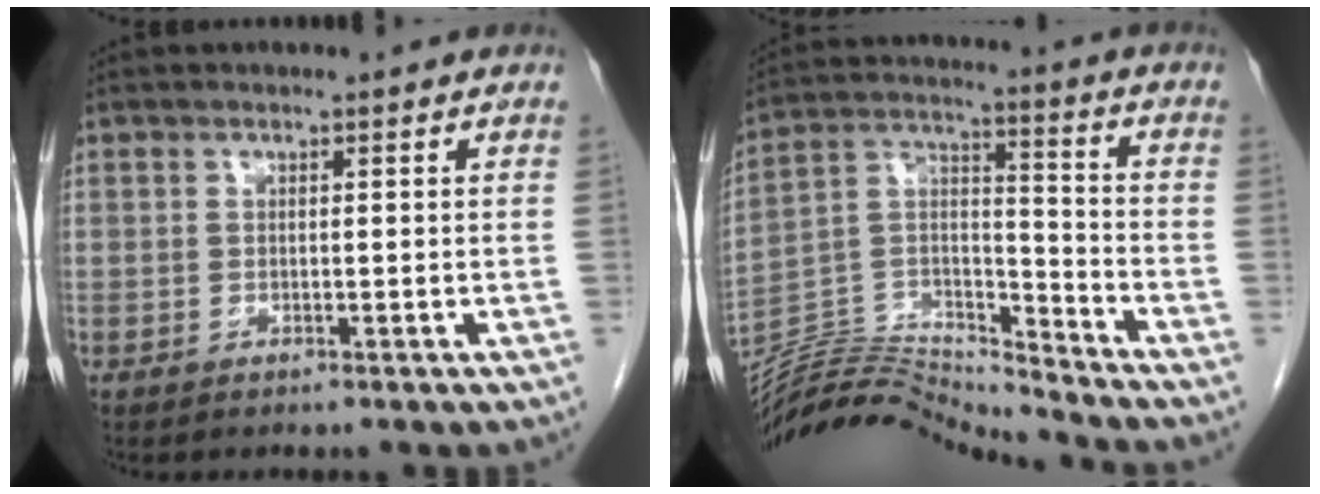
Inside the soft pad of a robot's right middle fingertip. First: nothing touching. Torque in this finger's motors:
{"motor_torque": [-0.19, -0.70, -0.19, -0.01]}